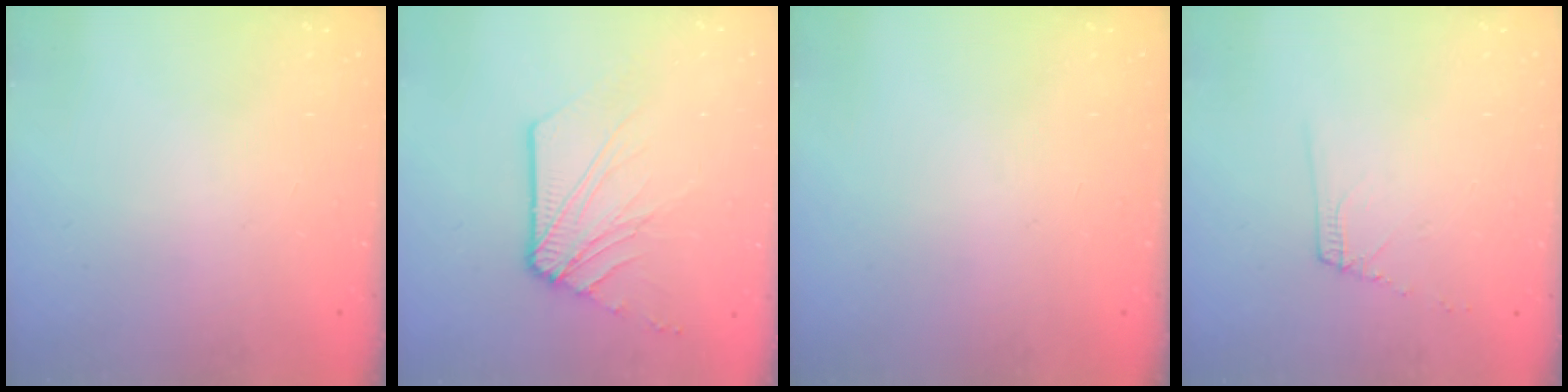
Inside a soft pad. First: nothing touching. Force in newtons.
{"total": 9.1, "press": 9.0, "slide": 1.2}
{"total": 0.0}
{"total": 4.4, "press": 4.3, "slide": 0.7}